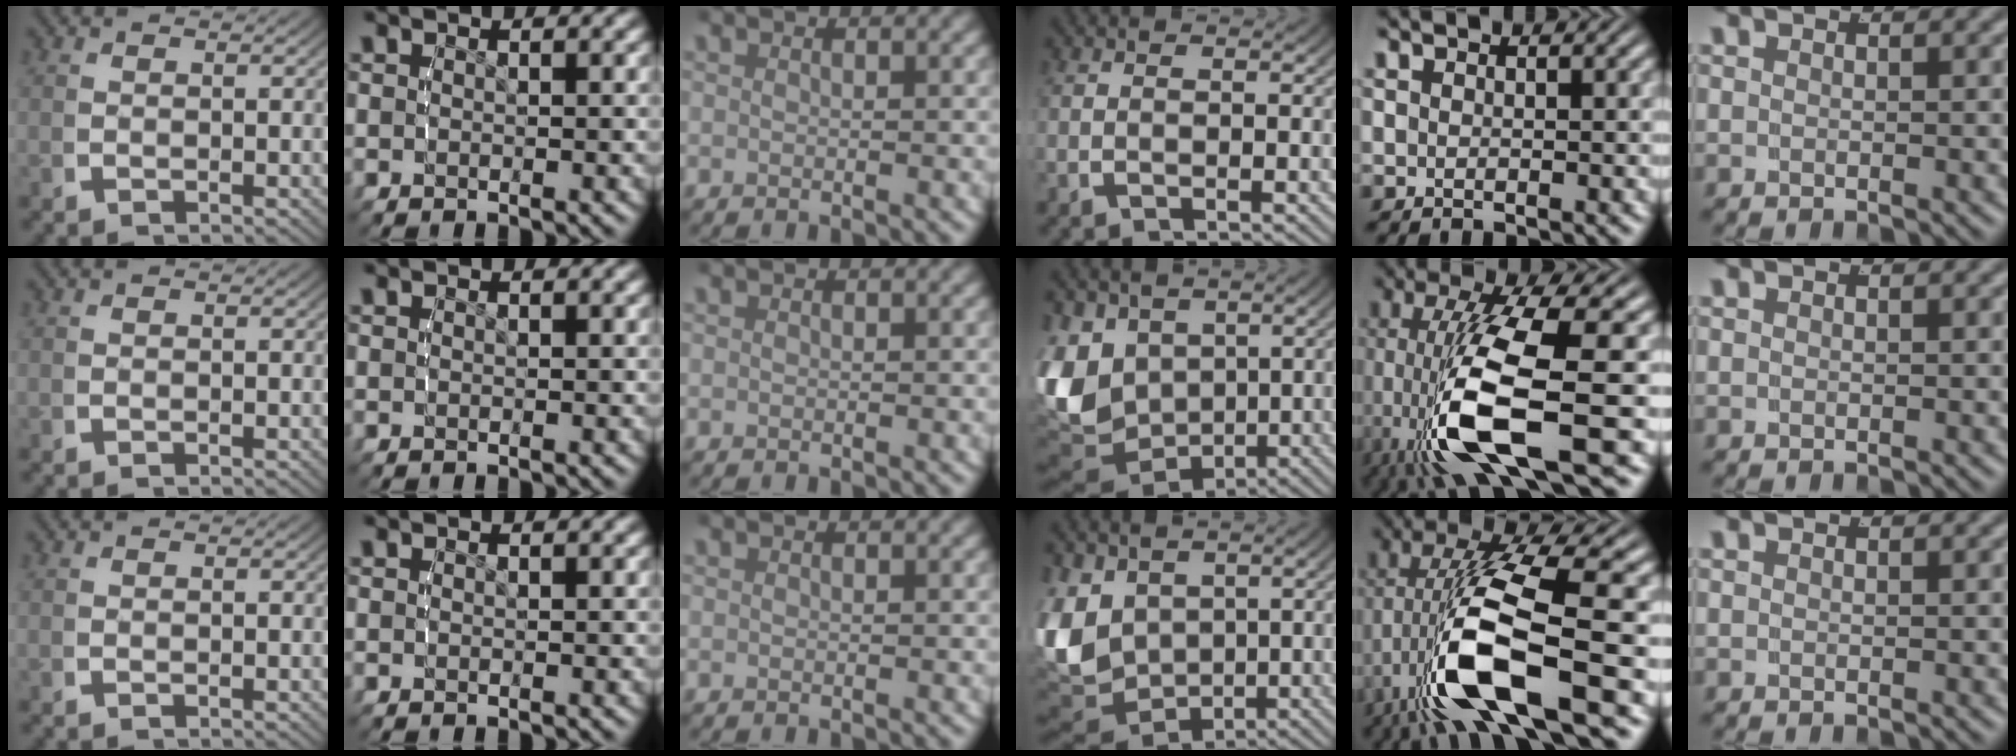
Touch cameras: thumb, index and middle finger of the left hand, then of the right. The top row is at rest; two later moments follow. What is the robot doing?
{"motion": "lift_and_place", "object": "pen"}